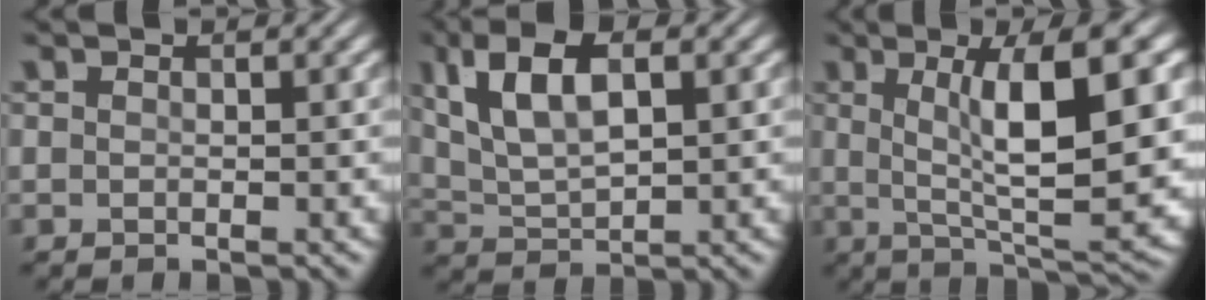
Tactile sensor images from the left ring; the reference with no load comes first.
{"total": 7.2, "force": [2.7, 3.2, 5.9], "torque": [-0.113, 0.013, 0.050]}
{"total": 10.5, "force": [2.1, 2.6, 9.9], "torque": [-0.145, 0.001, 0.041]}